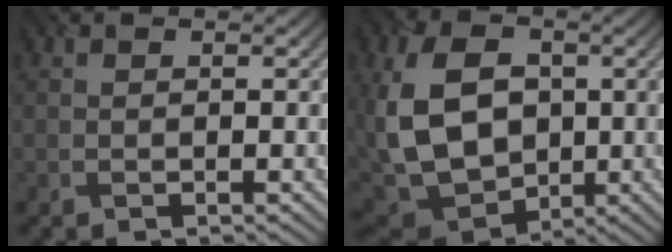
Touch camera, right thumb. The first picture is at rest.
{"total": 14.5, "force": [0.8, 10.4, 10.2], "torque": [-0.249, -0.006, 0.010]}